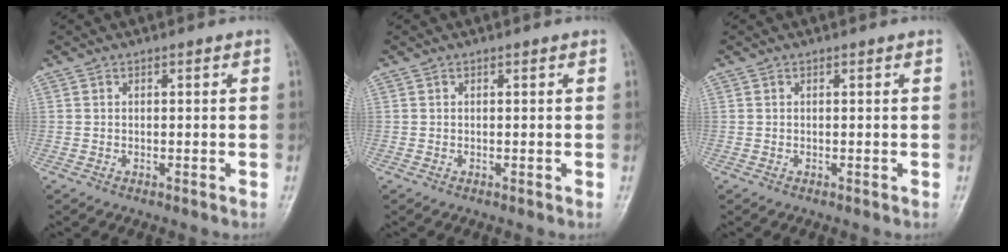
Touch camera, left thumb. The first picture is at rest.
{"total": 0.0}
{"total": 0.0}